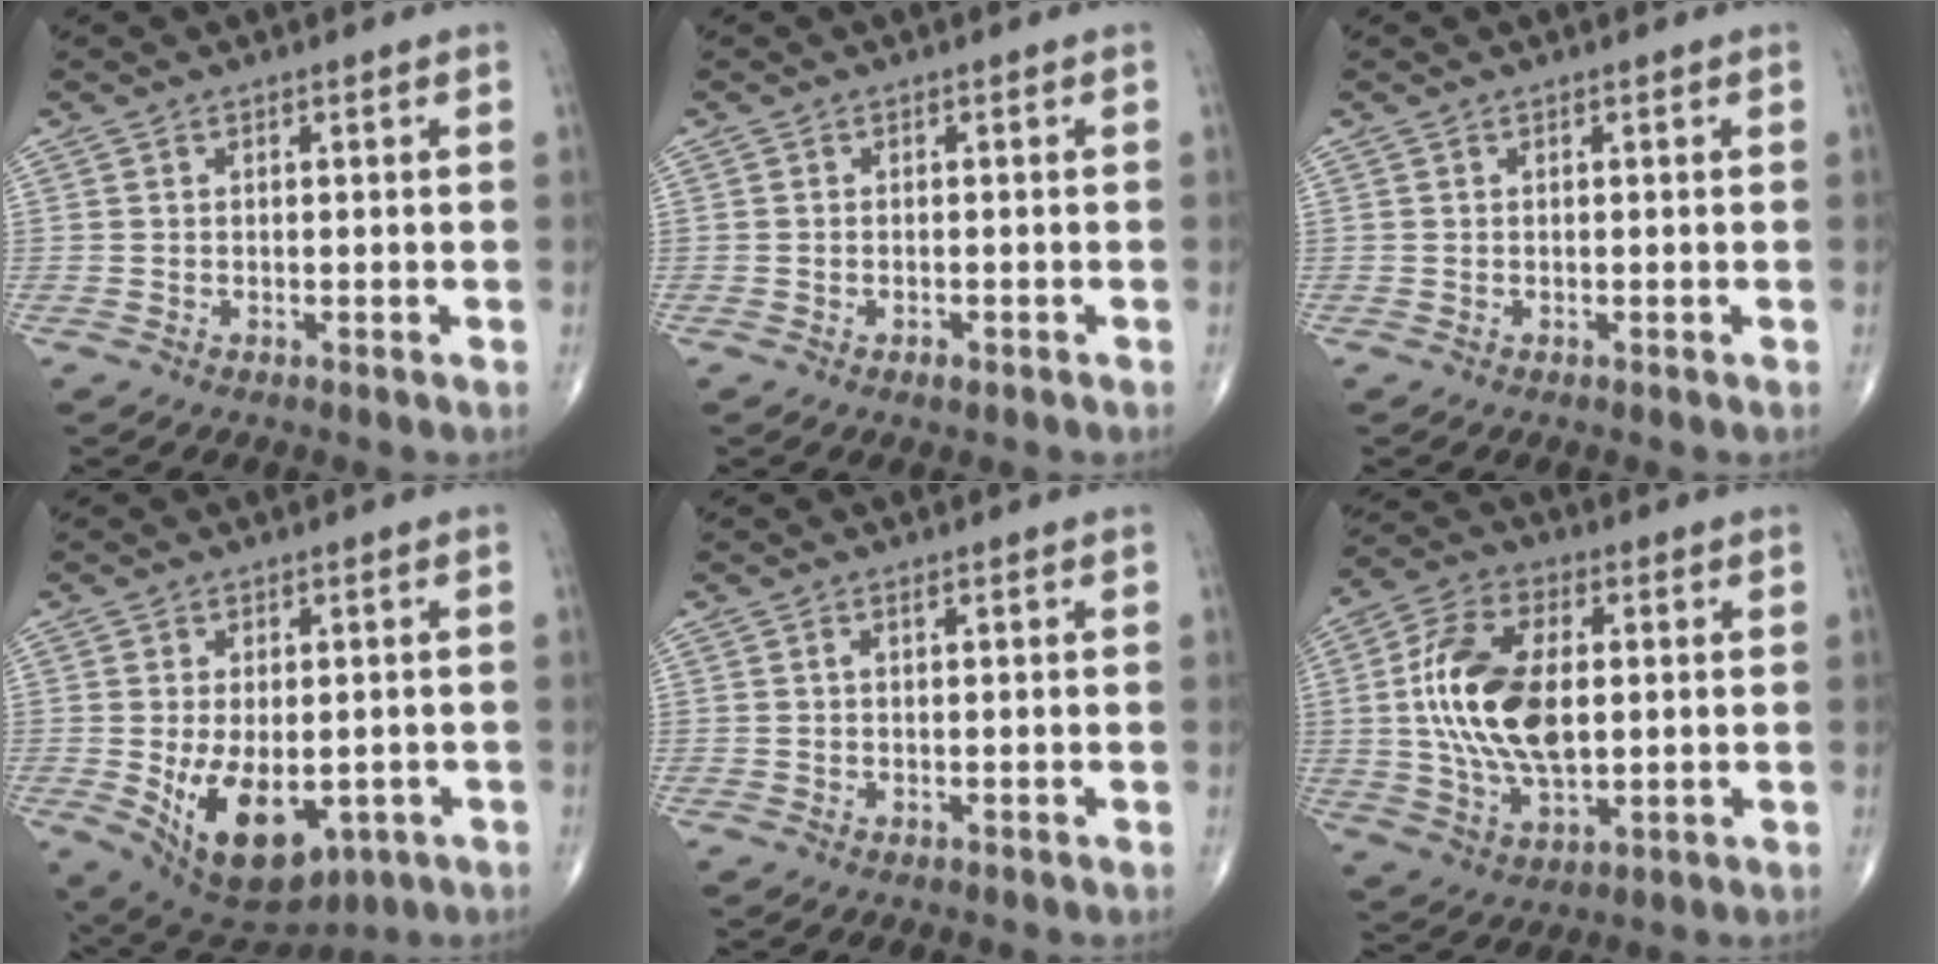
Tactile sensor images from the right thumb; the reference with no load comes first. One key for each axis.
{"total": 1.3, "fx": -0.7, "fy": 0.6, "fz": 0.9, "tx": -0.018, "ty": 0.003, "tz": -0.010}
{"total": 0.0}
{"total": 14.0, "fx": -3.5, "fy": 8.1, "fz": 10.9, "tx": -0.167, "ty": -0.012, "tz": -0.030}
{"total": 0.8, "fx": 0.2, "fy": 0.2, "fz": 0.8, "tx": -0.021, "ty": 0.003, "tz": 0.002}
{"total": 17.5, "fx": 1.3, "fy": 9.6, "fz": 14.5, "tx": -0.281, "ty": 0.003, "tz": 0.027}